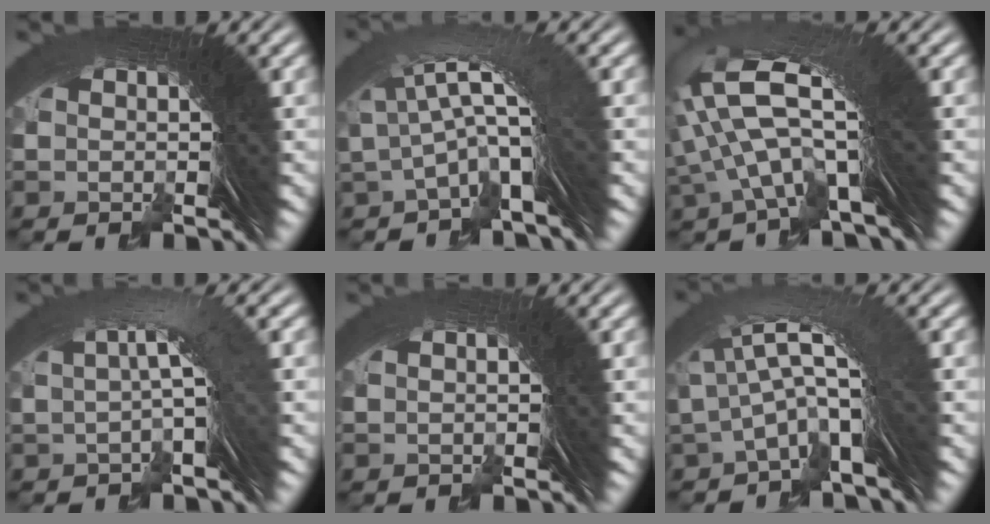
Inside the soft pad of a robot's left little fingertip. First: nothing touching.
{"total": 3.2, "force": [0.1, 0.4, 3.2], "torque": [-0.055, 0.008, 0.006]}
{"total": 6.5, "force": [1.7, 2.6, 5.7], "torque": [-0.136, 0.003, 0.025]}
{"total": 2.3, "force": [0.1, -0.9, 2.1], "torque": [-0.024, 0.018, 0.002]}
{"total": 0.8, "force": [0.0, -0.7, -0.4], "torque": [0.008, 0.006, 0.002]}
{"total": 3.6, "force": [0.1, 0.6, 3.6], "torque": [-0.065, 0.006, 0.006]}